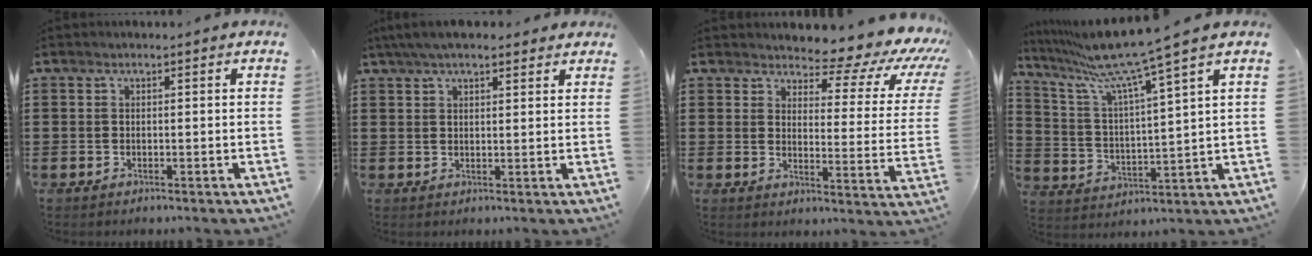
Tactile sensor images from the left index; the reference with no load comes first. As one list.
[{"total": 4.7, "force": [3.7, 1.3, 2.6], "torque": [-0.060, 0.004, 0.069]}, {"total": 6.0, "force": [5.0, 1.9, 2.8], "torque": [-0.050, -0.041, 0.077]}, {"total": 10.1, "force": [8.1, -0.7, 6.0], "torque": [-0.148, -0.052, 0.131]}]